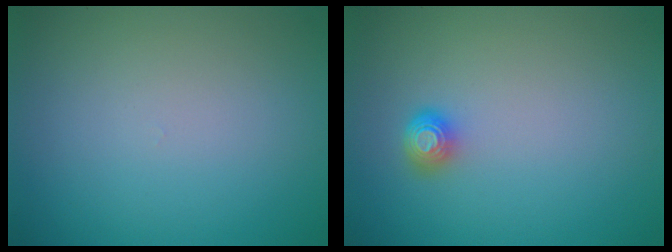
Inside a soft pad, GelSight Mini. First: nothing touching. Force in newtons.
{"total": 1.6, "press": 1.3, "slide": 0.9}